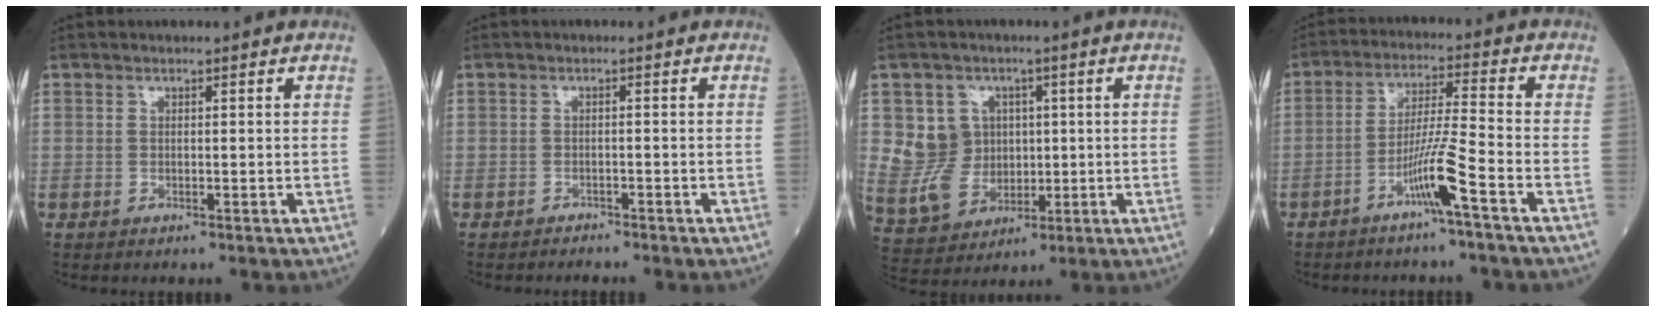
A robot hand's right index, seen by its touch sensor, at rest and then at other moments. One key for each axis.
{"total": 1.3, "fx": -1.3, "fy": 0.1, "fz": -0.1, "tx": 0.001, "ty": -0.004, "tz": -0.021}
{"total": 8.7, "fx": 1.5, "fy": 8.0, "fz": 3.0, "tx": -0.074, "ty": 0.019, "tz": 0.040}
{"total": 7.1, "fx": -4.0, "fy": -1.2, "fz": 5.8, "tx": -0.111, "ty": 0.002, "tz": -0.080}